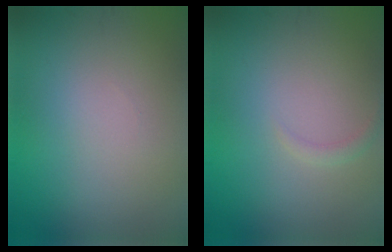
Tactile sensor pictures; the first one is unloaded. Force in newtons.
{"total": 0.8, "press": 0.8, "slide": 0.0}